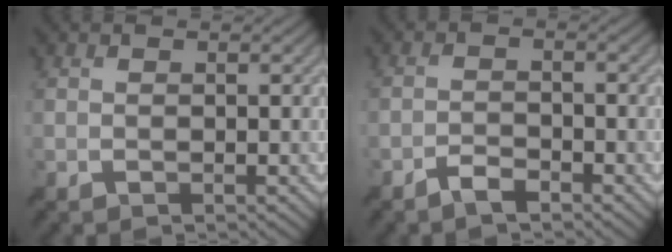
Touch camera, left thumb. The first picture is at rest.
{"total": 2.4, "force": [-2.0, 0.6, 1.2], "torque": [-0.027, 0.002, -0.042]}